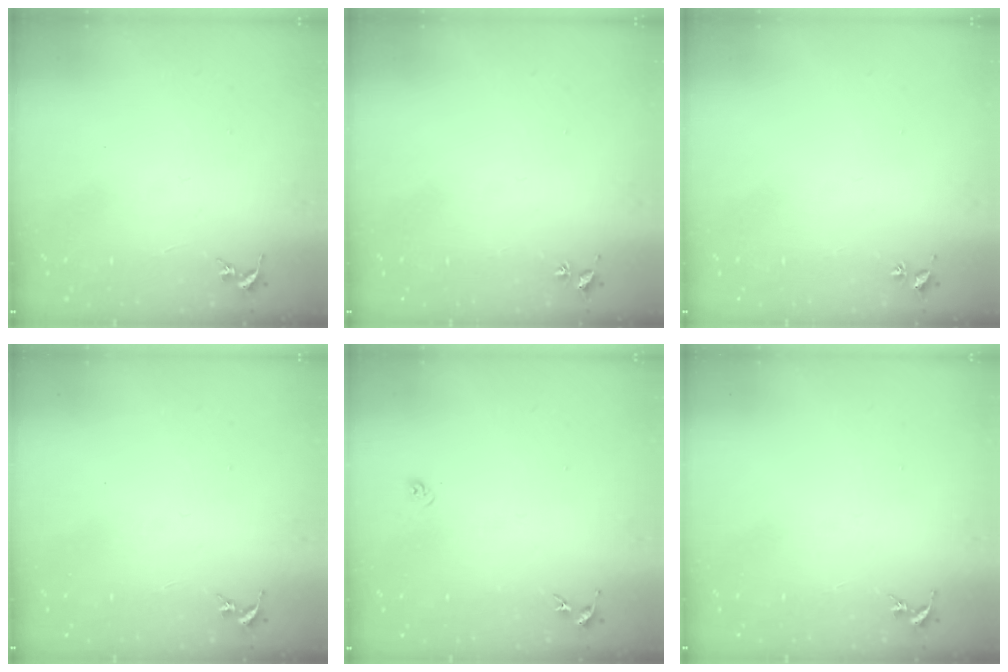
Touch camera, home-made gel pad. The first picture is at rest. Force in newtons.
{"total": 2.0, "press": 2.0, "slide": 0.3}
{"total": 2.0, "press": 2.0, "slide": 0.3}
{"total": 0.0}
{"total": 3.3, "press": 3.2, "slide": 0.8}
{"total": 0.0}